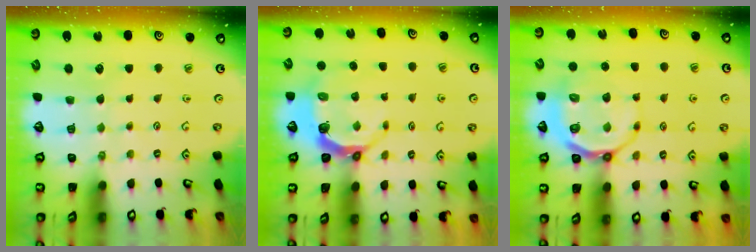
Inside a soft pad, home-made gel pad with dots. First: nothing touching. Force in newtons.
{"total": 5.7, "press": 4.8, "slide": 3.1}
{"total": 8.7, "press": 8.1, "slide": 3.1}